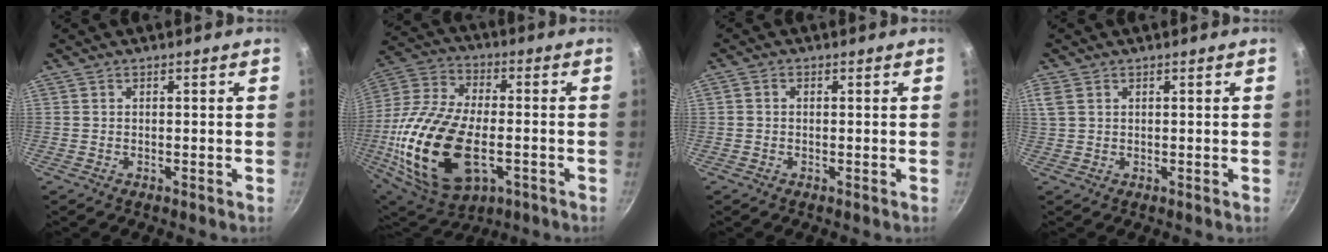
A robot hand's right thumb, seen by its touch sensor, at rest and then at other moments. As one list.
[{"total": 25.3, "force": [-5.7, 13.8, 20.4], "torque": [-0.413, 0.011, -0.099]}, {"total": 1.0, "force": [0.0, 0.8, 0.5], "torque": [-0.011, 0.005, -0.001]}, {"total": 2.8, "force": [1.2, 1.7, 1.8], "torque": [-0.040, 0.005, 0.029]}]